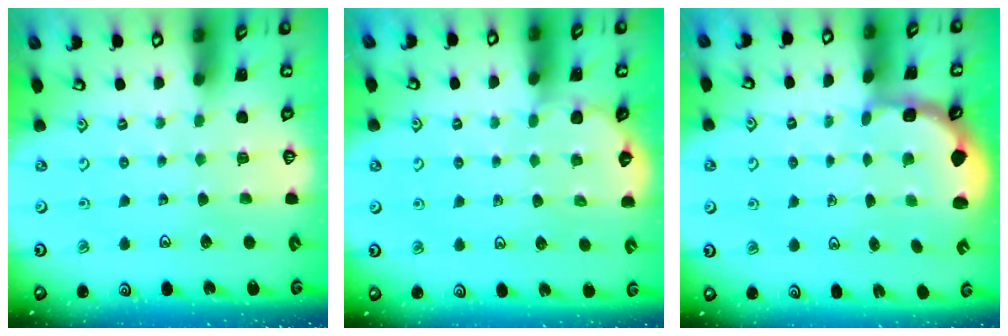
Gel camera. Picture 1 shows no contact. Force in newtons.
{"total": 3.0, "press": 2.9, "slide": 0.5}
{"total": 2.4, "press": 2.0, "slide": 1.3}